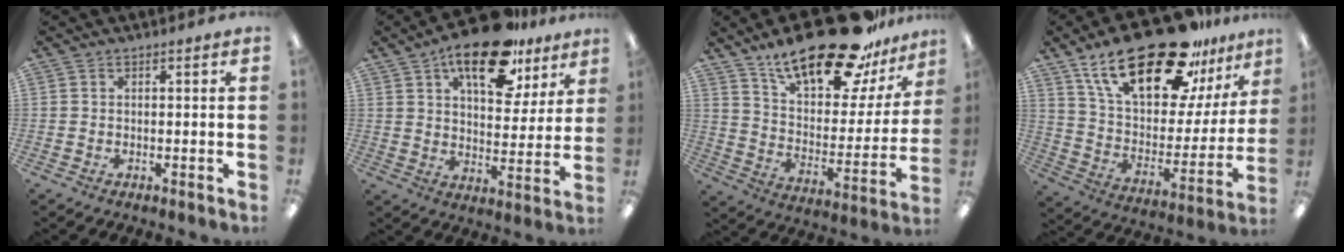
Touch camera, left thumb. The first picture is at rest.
{"total": 17.9, "force": [11.6, 8.1, 11.0], "torque": [-0.163, -0.054, 0.193]}
{"total": 26.1, "force": [19.3, 9.9, 14.5], "torque": [-0.223, -0.119, 0.327]}
{"total": 28.5, "force": [19.2, 11.2, 17.8], "torque": [-0.298, -0.116, 0.325]}